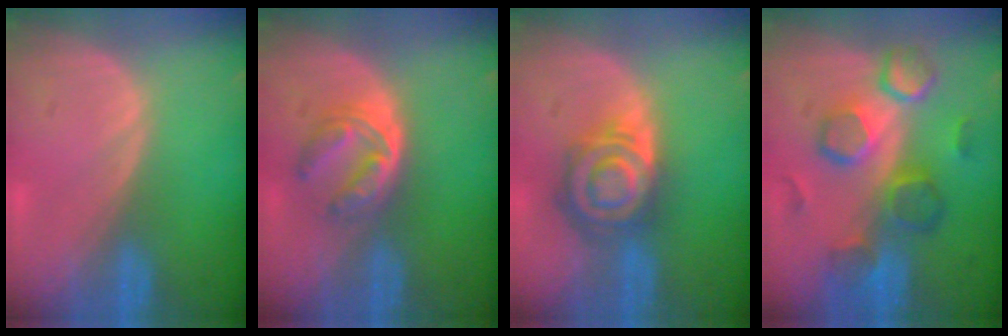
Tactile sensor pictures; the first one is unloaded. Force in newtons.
{"total": 6.0, "press": 5.0, "slide": 3.3}
{"total": 8.0, "press": 7.1, "slide": 3.7}
{"total": 9.0, "press": 8.8, "slide": 1.8}